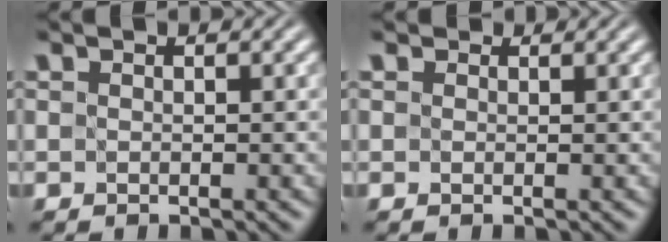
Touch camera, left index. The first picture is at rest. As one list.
[{"total": 0.6, "force": [0.4, 0.4, 0.2], "torque": [-0.004, -0.002, -0.001]}]